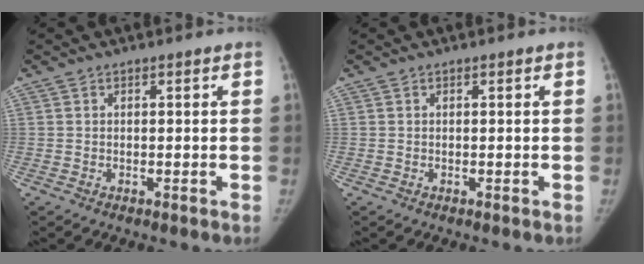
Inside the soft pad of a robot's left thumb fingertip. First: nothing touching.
{"total": 0.0}